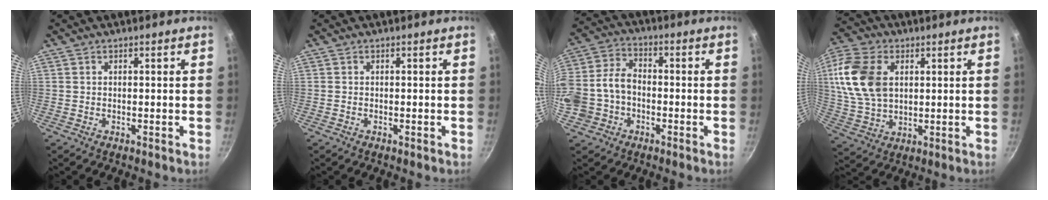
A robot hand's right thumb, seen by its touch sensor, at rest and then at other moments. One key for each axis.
{"total": 0.0}
{"total": 13.2, "fx": -3.4, "fy": 10.0, "fz": 7.8, "tx": -0.161, "ty": 0.047, "tz": -0.070}
{"total": 15.6, "fx": 3.2, "fy": 10.6, "fz": 10.9, "tx": -0.203, "ty": -0.002, "tz": 0.063}